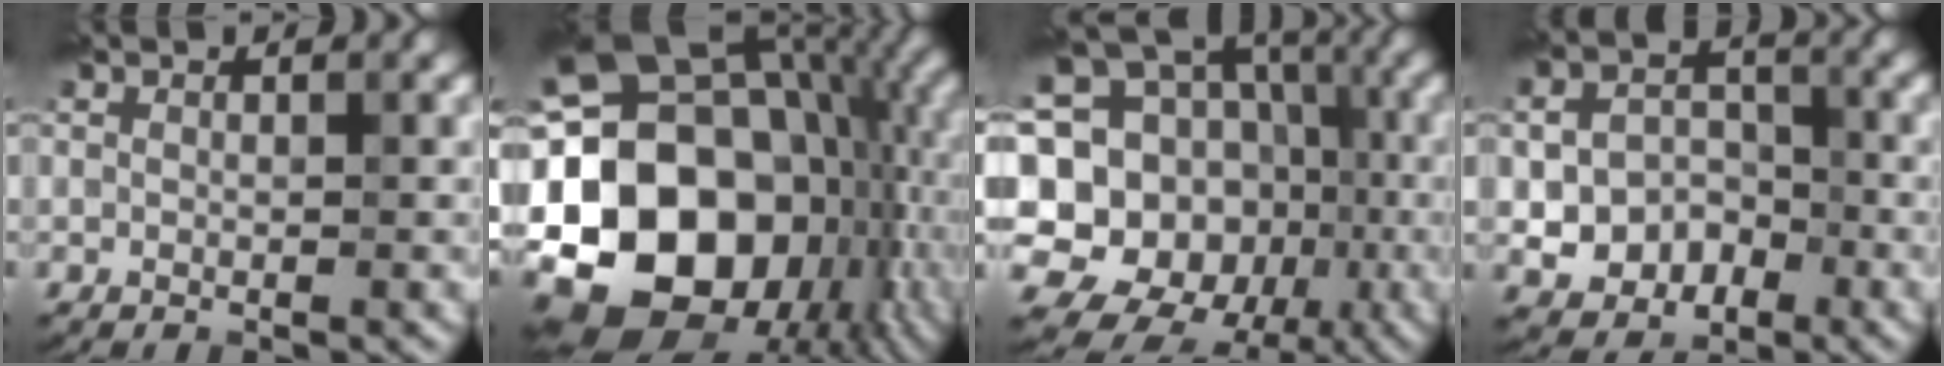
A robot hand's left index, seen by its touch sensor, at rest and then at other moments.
{"total": 20.9, "force": [-3.8, 16.2, 12.6], "torque": [-0.234, 0.007, -0.058]}
{"total": 19.8, "force": [-1.9, 17.2, 9.7], "torque": [-0.193, 0.025, -0.037]}
{"total": 5.2, "force": [-1.9, 4.1, 2.5], "torque": [-0.027, -0.001, -0.040]}